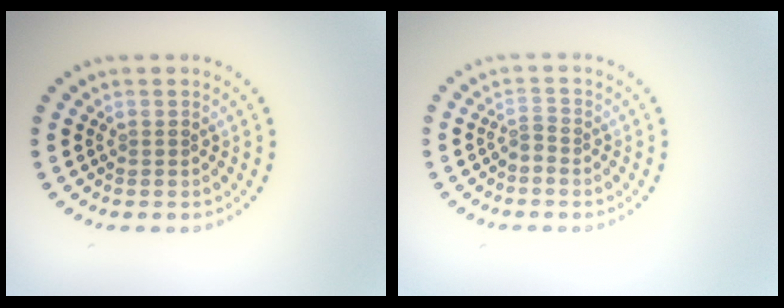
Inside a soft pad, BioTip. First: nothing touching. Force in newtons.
{"total": 1.0, "press": 0.4, "slide": 0.9}